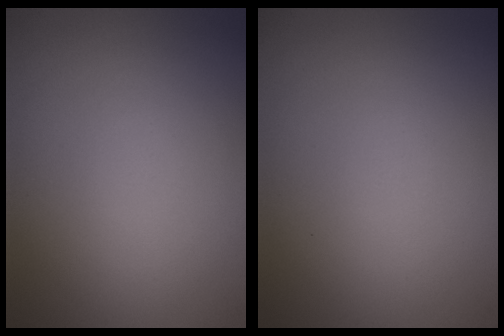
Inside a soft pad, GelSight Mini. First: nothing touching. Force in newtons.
{"total": 0.0}